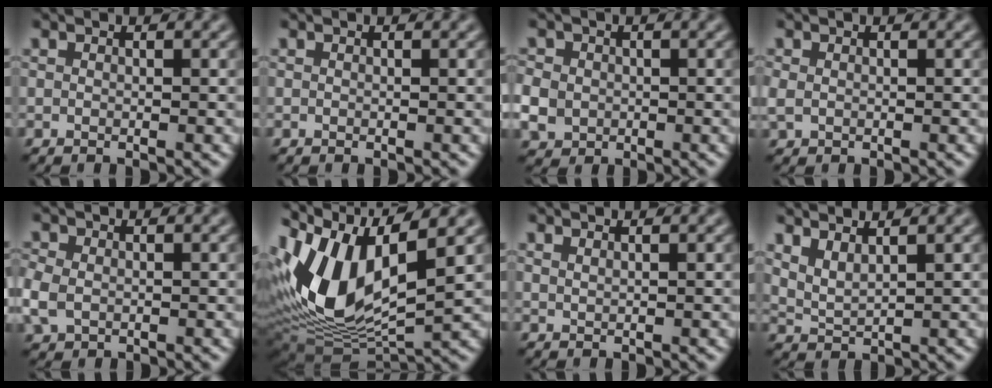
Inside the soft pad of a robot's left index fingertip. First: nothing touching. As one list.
[{"total": 0.0}, {"total": 4.2, "force": [-0.8, 3.6, 1.9], "torque": [-0.048, 0.001, -0.018]}, {"total": 1.2, "force": [0.1, 1.0, 0.8], "torque": [-0.020, 0.002, 0.001]}, {"total": 3.0, "force": [-0.5, 2.4, 1.8], "torque": [-0.057, 0.000, -0.014]}, {"total": 12.0, "force": [2.5, 6.2, 10.0], "torque": [-0.212, -0.004, 0.040]}, {"total": 0.6, "force": [0.6, 0.0, 0.2], "torque": [-0.004, -0.003, 0.007]}, {"total": 2.3, "force": [1.8, 0.6, 1.3], "torque": [-0.030, 0.000, 0.040]}]